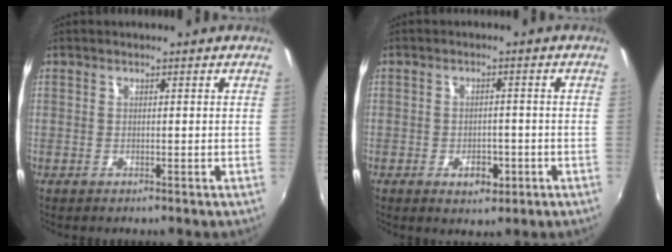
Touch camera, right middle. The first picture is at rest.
{"total": 4.2, "force": [-1.9, 2.6, 2.7], "torque": [-0.052, -0.003, -0.022]}